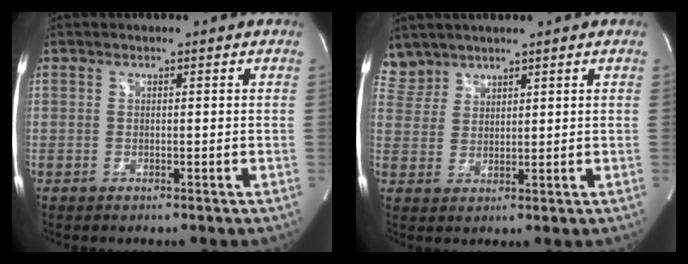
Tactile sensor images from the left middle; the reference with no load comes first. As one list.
[{"total": 3.9, "force": [3.6, 1.5, -0.5], "torque": [0.008, 0.011, 0.080]}]